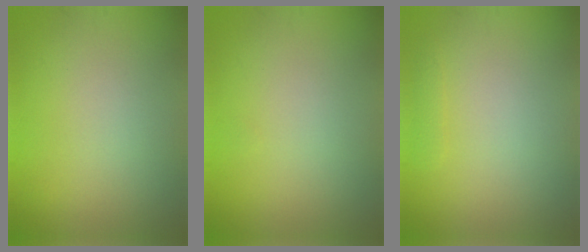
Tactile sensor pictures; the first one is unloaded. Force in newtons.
{"total": 0.0}
{"total": 0.7, "press": 0.7, "slide": 0.1}